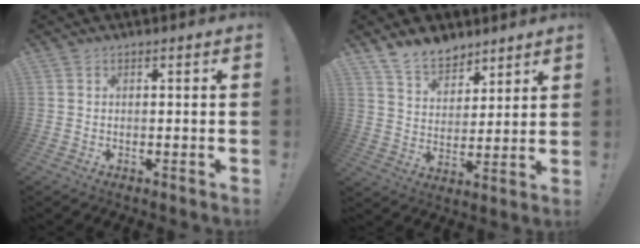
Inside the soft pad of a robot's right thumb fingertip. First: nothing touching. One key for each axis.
{"total": 10.8, "fx": 8.6, "fy": 5.8, "fz": 2.9, "tx": -0.053, "ty": -0.059, "tz": 0.169}